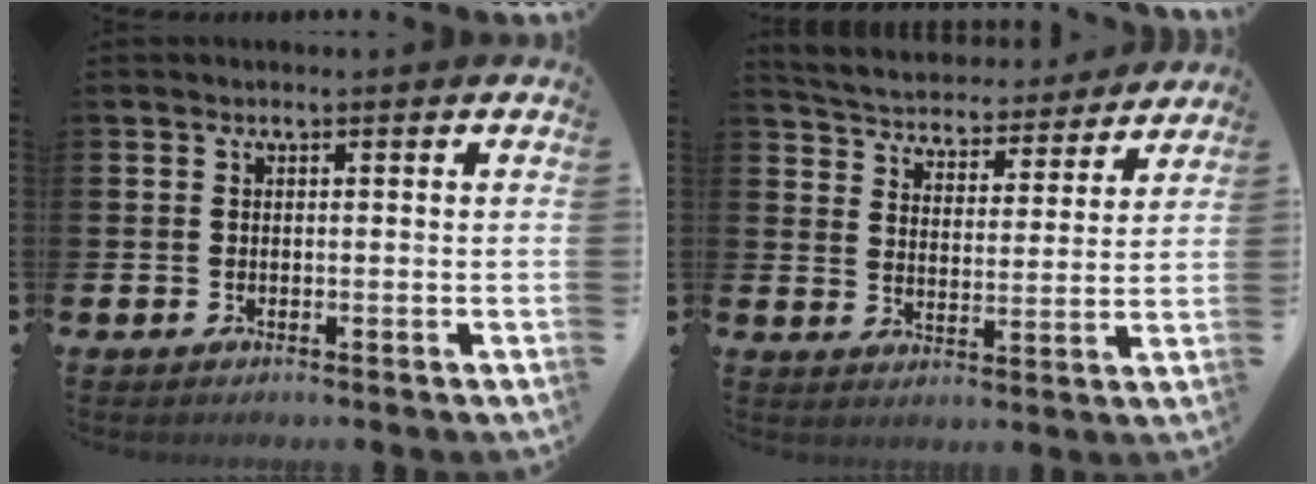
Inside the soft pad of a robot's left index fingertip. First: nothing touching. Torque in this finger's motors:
{"motor_torque": [1.05, -1.08, 0.40, 0.02]}